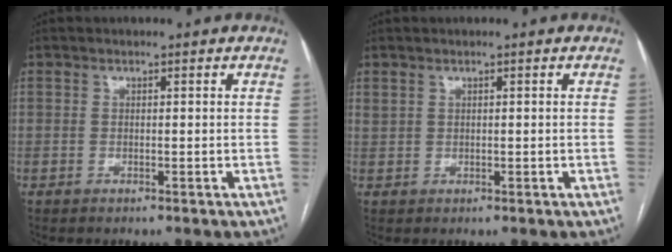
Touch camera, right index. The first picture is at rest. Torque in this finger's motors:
{"motor_torque": [-0.09, 0.15, 0.00, 0.00]}